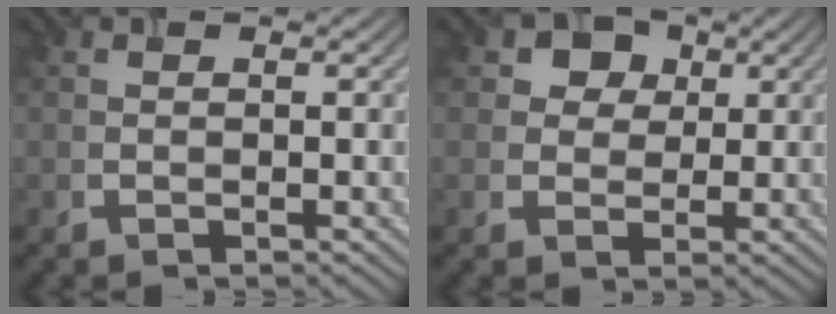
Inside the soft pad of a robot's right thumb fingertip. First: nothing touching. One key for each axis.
{"total": 4.6, "fx": 1.9, "fy": 3.9, "fz": 1.6, "tx": -0.042, "ty": -0.015, "tz": 0.033}